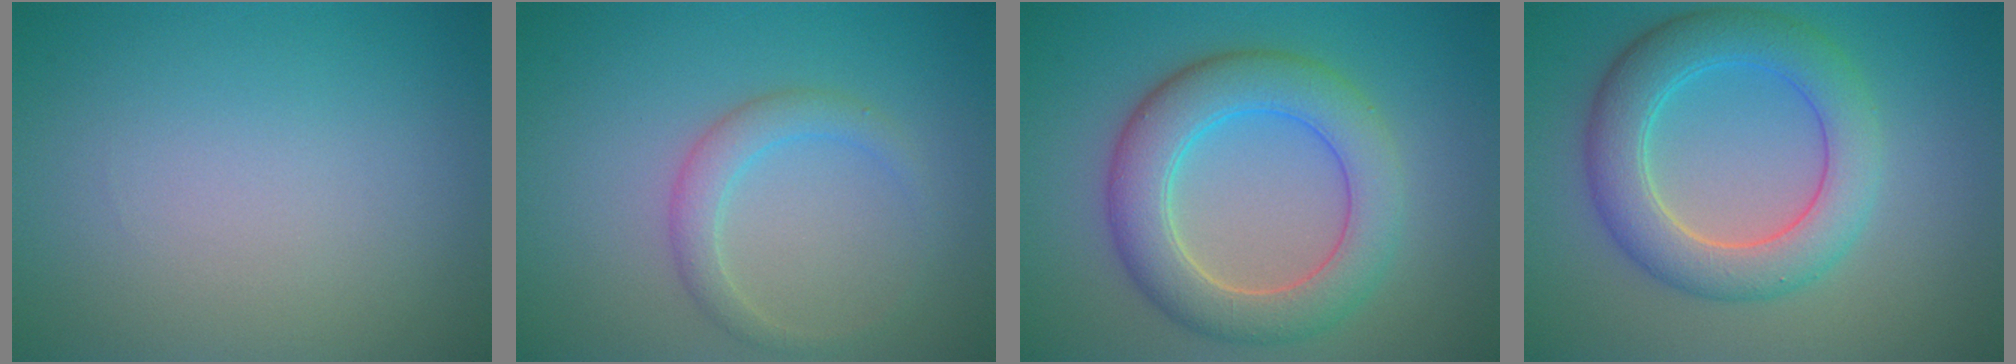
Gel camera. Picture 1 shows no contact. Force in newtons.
{"total": 2.2, "press": 2.2, "slide": 0.1}
{"total": 6.6, "press": 6.6, "slide": 0.4}
{"total": 6.2, "press": 6.2, "slide": 0.3}